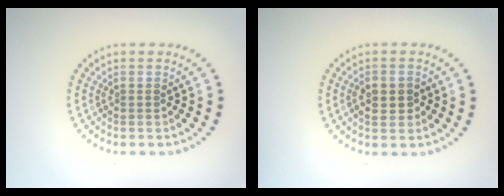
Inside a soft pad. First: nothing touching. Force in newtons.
{"total": 2.5, "press": 2.5, "slide": 0.2}